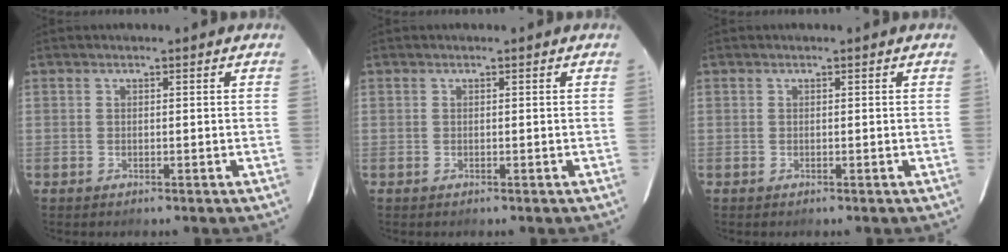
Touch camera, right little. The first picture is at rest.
{"total": 0.0}
{"total": 0.0}